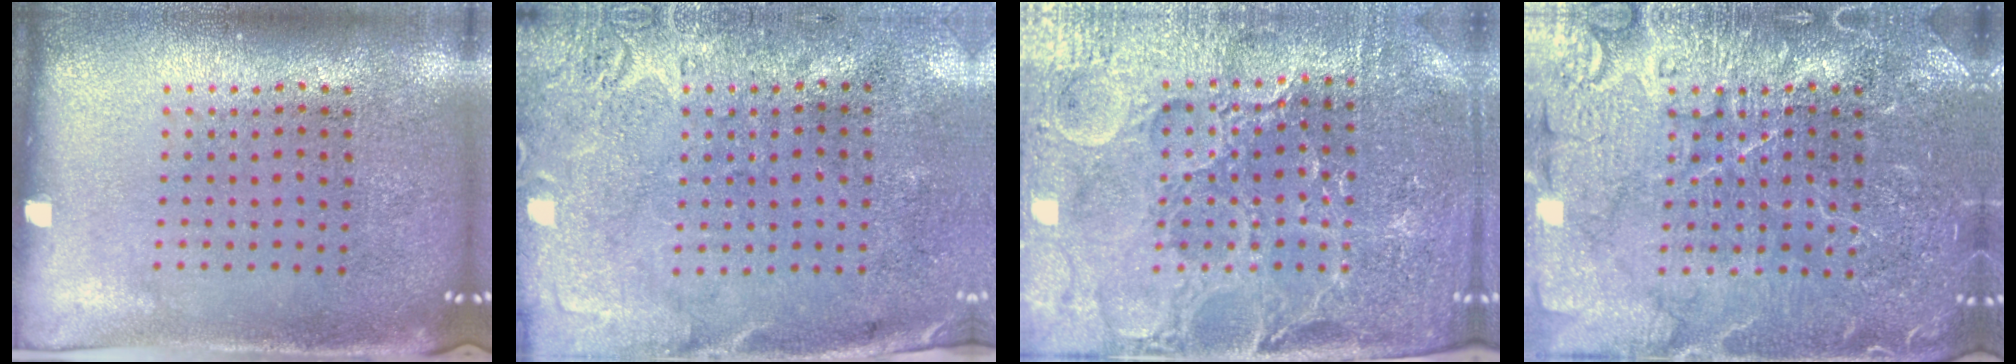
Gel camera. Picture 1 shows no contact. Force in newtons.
{"total": 2.8, "press": 2.2, "slide": 1.8}
{"total": 4.3, "press": 4.1, "slide": 1.2}
{"total": 7.1, "press": 7.0, "slide": 1.0}